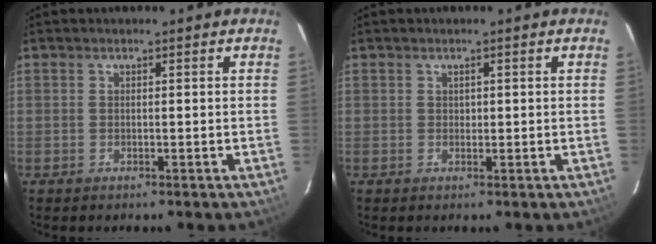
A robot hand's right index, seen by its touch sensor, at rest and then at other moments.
{"total": 0.7, "force": [0.1, 0.6, 0.1], "torque": [0.001, 0.002, 0.003]}